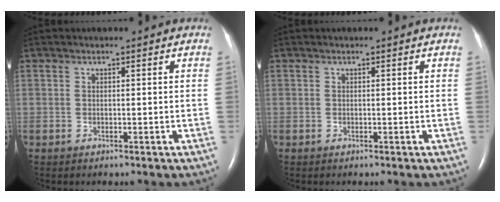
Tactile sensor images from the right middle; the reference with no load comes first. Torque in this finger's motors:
{"motor_torque": [-0.01, 0.01, 0.00, 0.01]}